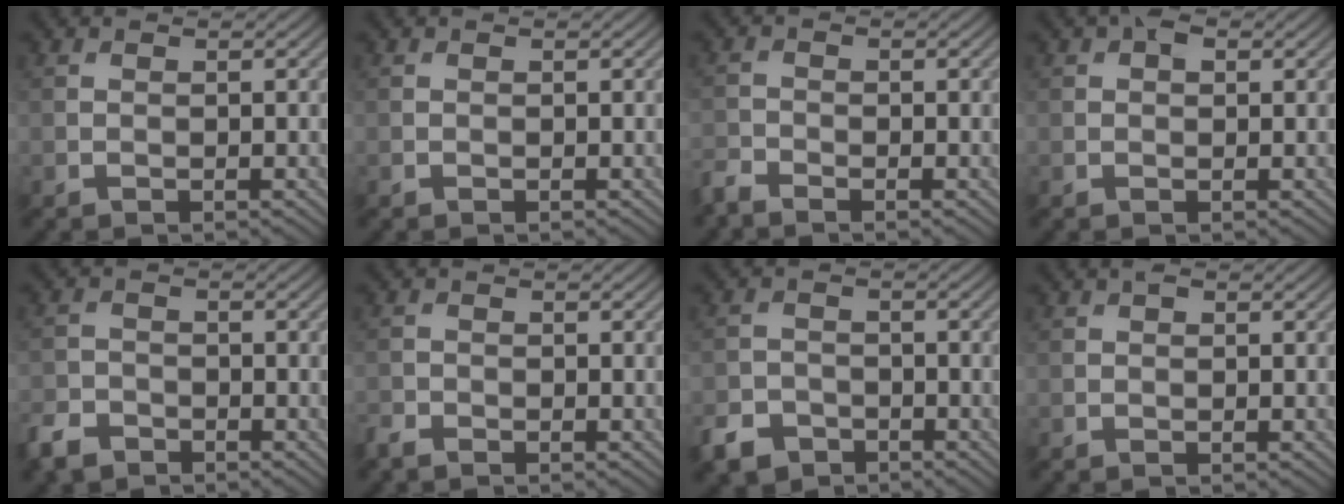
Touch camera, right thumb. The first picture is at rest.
{"total": 0.0}
{"total": 2.1, "force": [-2.0, 0.4, 0.5], "torque": [-0.016, -0.009, -0.054]}
{"total": 1.7, "force": [0.7, 1.0, 1.2], "torque": [-0.018, 0.005, 0.007]}
{"total": 3.6, "force": [-2.8, 1.9, 1.1], "torque": [-0.027, -0.008, -0.067]}
{"total": 1.5, "force": [-1.3, 0.6, 0.4], "torque": [-0.011, -0.003, -0.035]}
{"total": 3.9, "force": [-2.8, 2.5, 1.2], "torque": [-0.030, -0.005, -0.059]}
{"total": 0.6, "force": [0.3, 0.4, 0.4], "torque": [-0.004, -0.001, 0.002]}